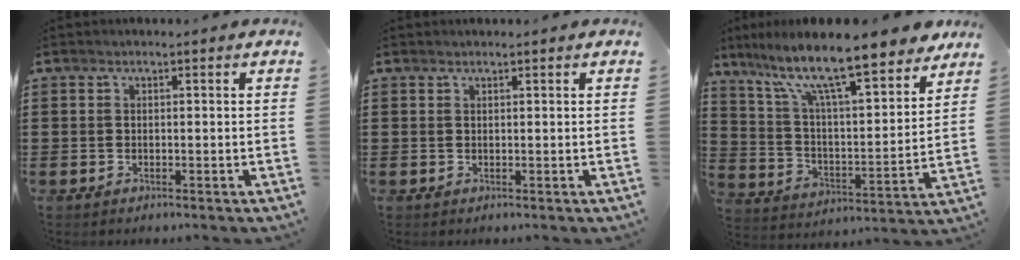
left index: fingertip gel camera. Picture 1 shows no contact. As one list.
[{"total": 0.6, "force": [0.6, 0.0, 0.2], "torque": [-0.004, -0.001, 0.012]}, {"total": 12.9, "force": [10.2, 2.0, 7.7], "torque": [-0.177, -0.060, 0.172]}]